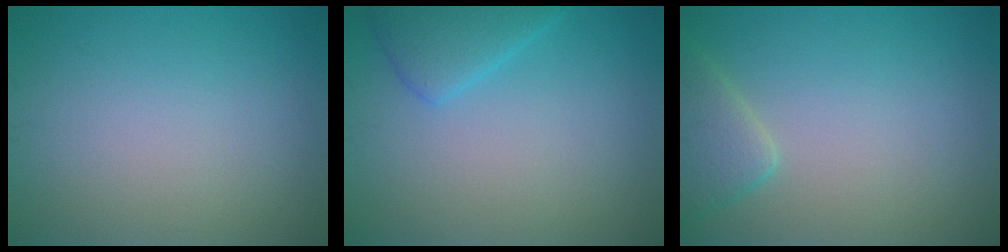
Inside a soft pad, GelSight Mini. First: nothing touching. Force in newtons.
{"total": 2.9, "press": 2.9, "slide": 0.2}
{"total": 2.9, "press": 2.9, "slide": 0.2}